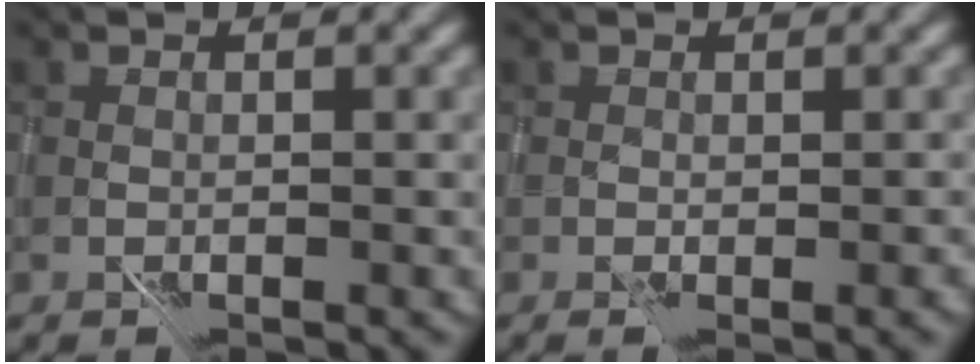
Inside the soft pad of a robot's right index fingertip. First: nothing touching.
{"total": 1.7, "force": [-0.3, 0.5, 1.6], "torque": [-0.024, -0.003, 0.006]}